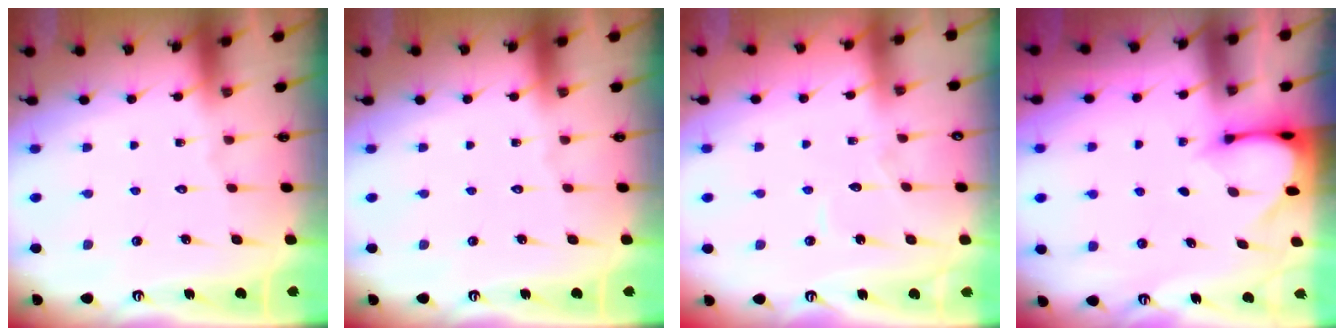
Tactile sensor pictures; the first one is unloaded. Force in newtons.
{"total": 0.0}
{"total": 3.7, "press": 3.6, "slide": 0.4}
{"total": 3.4, "press": 3.4, "slide": 0.3}